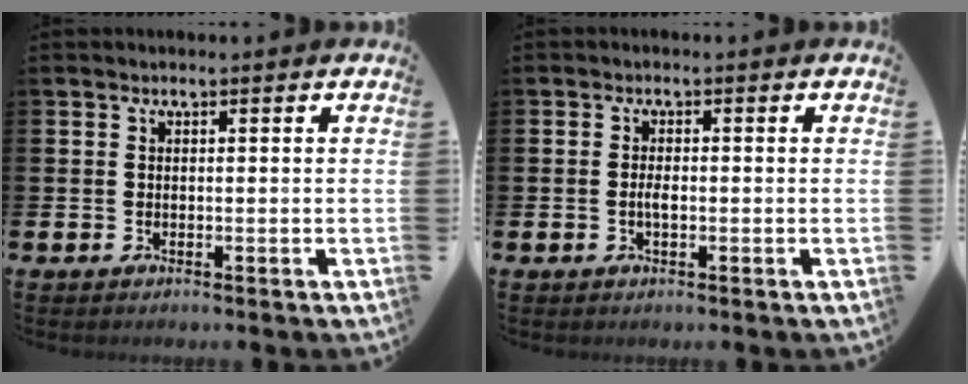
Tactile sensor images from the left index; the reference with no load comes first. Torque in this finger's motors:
{"motor_torque": [0.38, 0.28, 0.03, 0.05]}